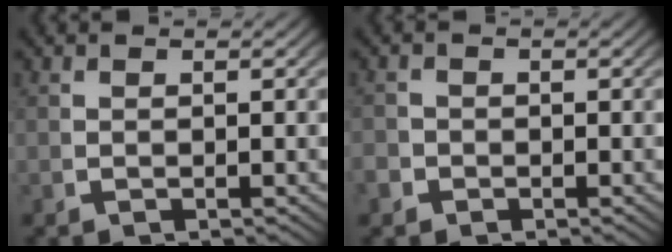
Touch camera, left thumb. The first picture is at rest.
{"total": 1.4, "force": [-0.7, 1.2, 0.1], "torque": [-0.004, -0.008, -0.015]}